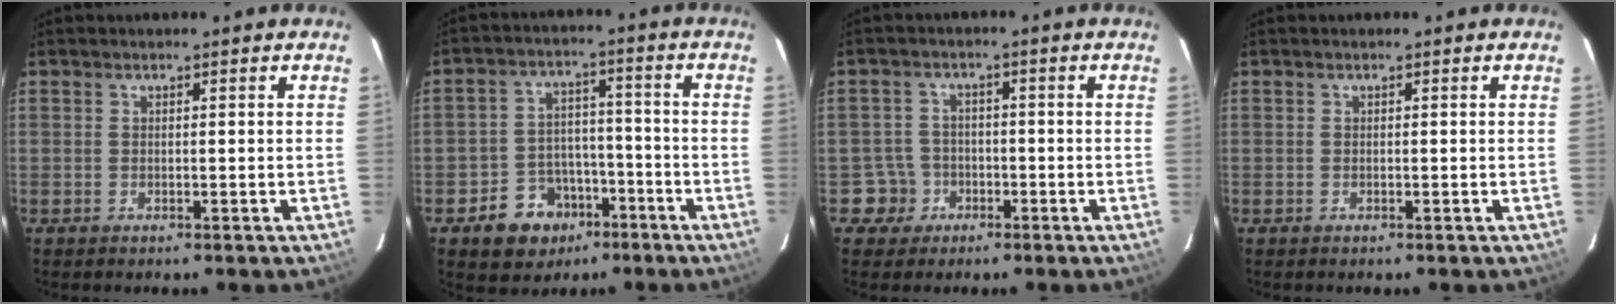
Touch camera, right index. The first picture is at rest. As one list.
[{"total": 9.8, "force": [-5.5, 7.7, 2.6], "torque": [-0.064, 0.032, -0.068]}, {"total": 4.7, "force": [-1.9, 4.2, -0.3], "torque": [0.004, 0.022, -0.034]}, {"total": 0.0}]